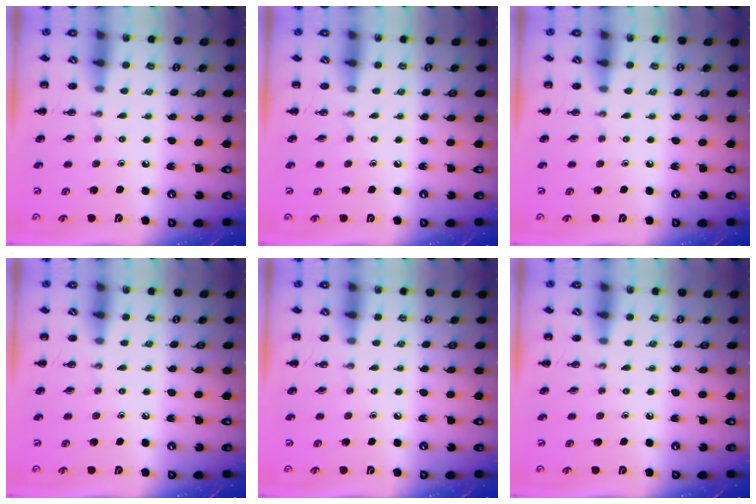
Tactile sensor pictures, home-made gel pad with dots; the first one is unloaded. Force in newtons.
{"total": 0.0}
{"total": 0.0}
{"total": 0.0}
{"total": 0.0}
{"total": 0.0}